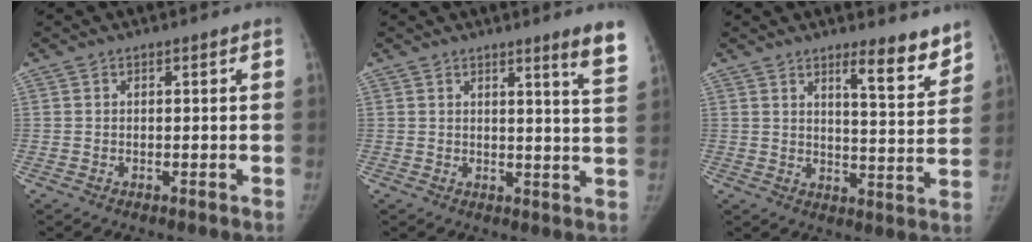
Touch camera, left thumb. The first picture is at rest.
{"total": 6.4, "force": [4.6, -0.6, 4.5], "torque": [-0.053, -0.036, 0.048]}
{"total": 8.8, "force": [6.5, 1.6, 5.6], "torque": [-0.059, -0.053, 0.096]}